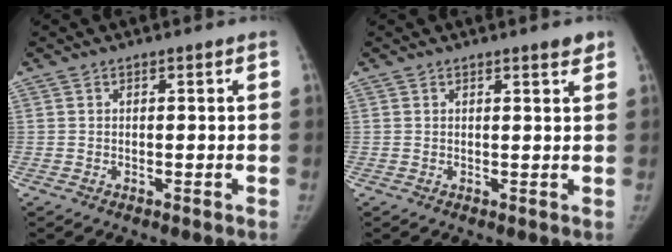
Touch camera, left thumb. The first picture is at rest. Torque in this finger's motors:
{"motor_torque": [0.24, 0.09, 0.33, -0.03, 0.02]}